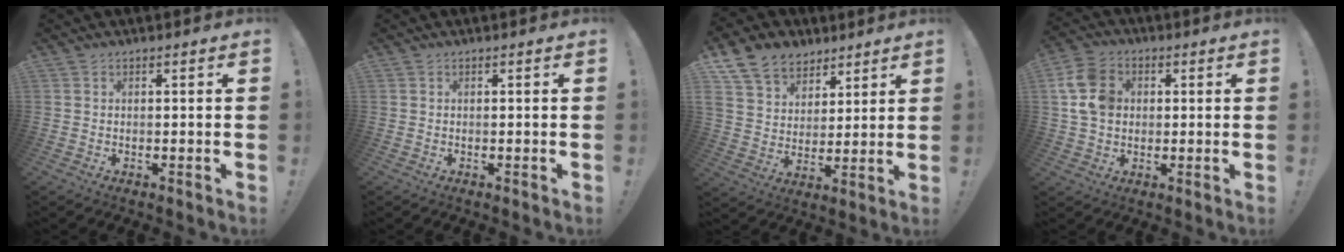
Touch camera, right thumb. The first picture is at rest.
{"total": 0.0}
{"total": 11.7, "force": [7.8, 8.1, 3.0], "torque": [-0.064, -0.051, 0.157]}
{"total": 11.6, "force": [2.0, 9.1, 6.9], "torque": [-0.132, 0.005, 0.043]}